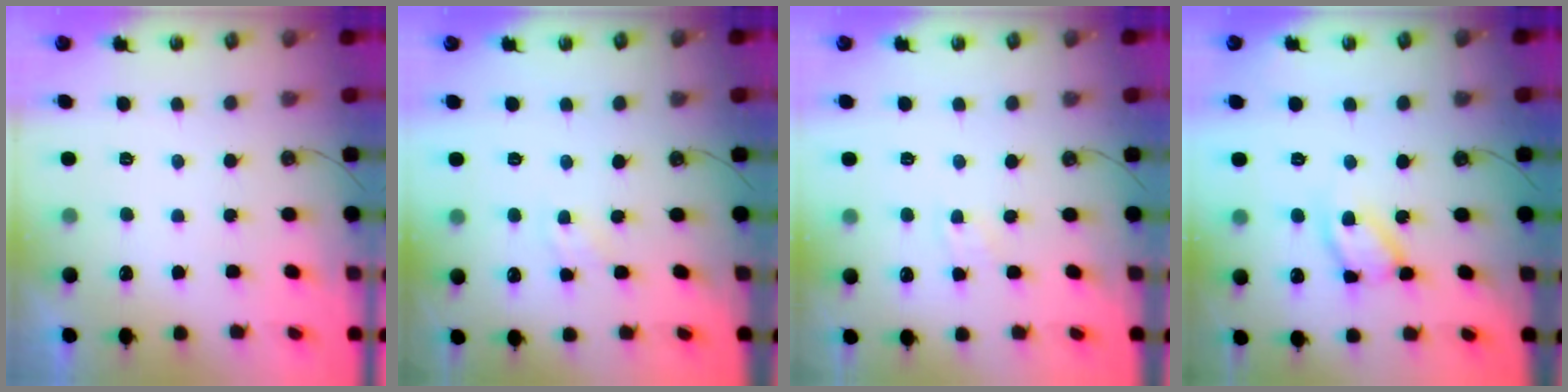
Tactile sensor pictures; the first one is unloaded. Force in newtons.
{"total": 1.3, "press": 1.3, "slide": 0.3}
{"total": 4.9, "press": 4.8, "slide": 0.7}
{"total": 11.6, "press": 11.6, "slide": 1.3}